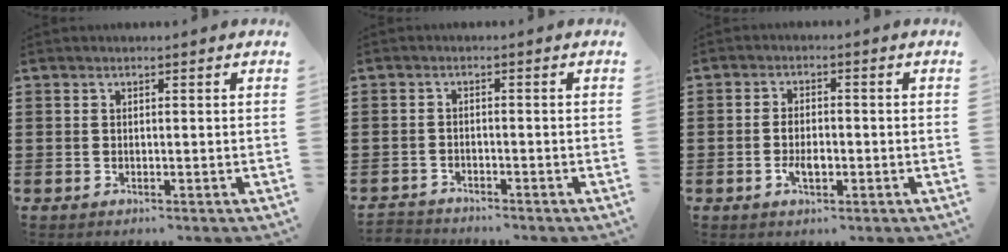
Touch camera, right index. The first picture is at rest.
{"total": 1.8, "force": [-1.8, 0.2, -0.2], "torque": [-0.002, 0.002, -0.041]}
{"total": 3.1, "force": [-0.9, 1.6, 2.5], "torque": [-0.052, 0.002, -0.019]}